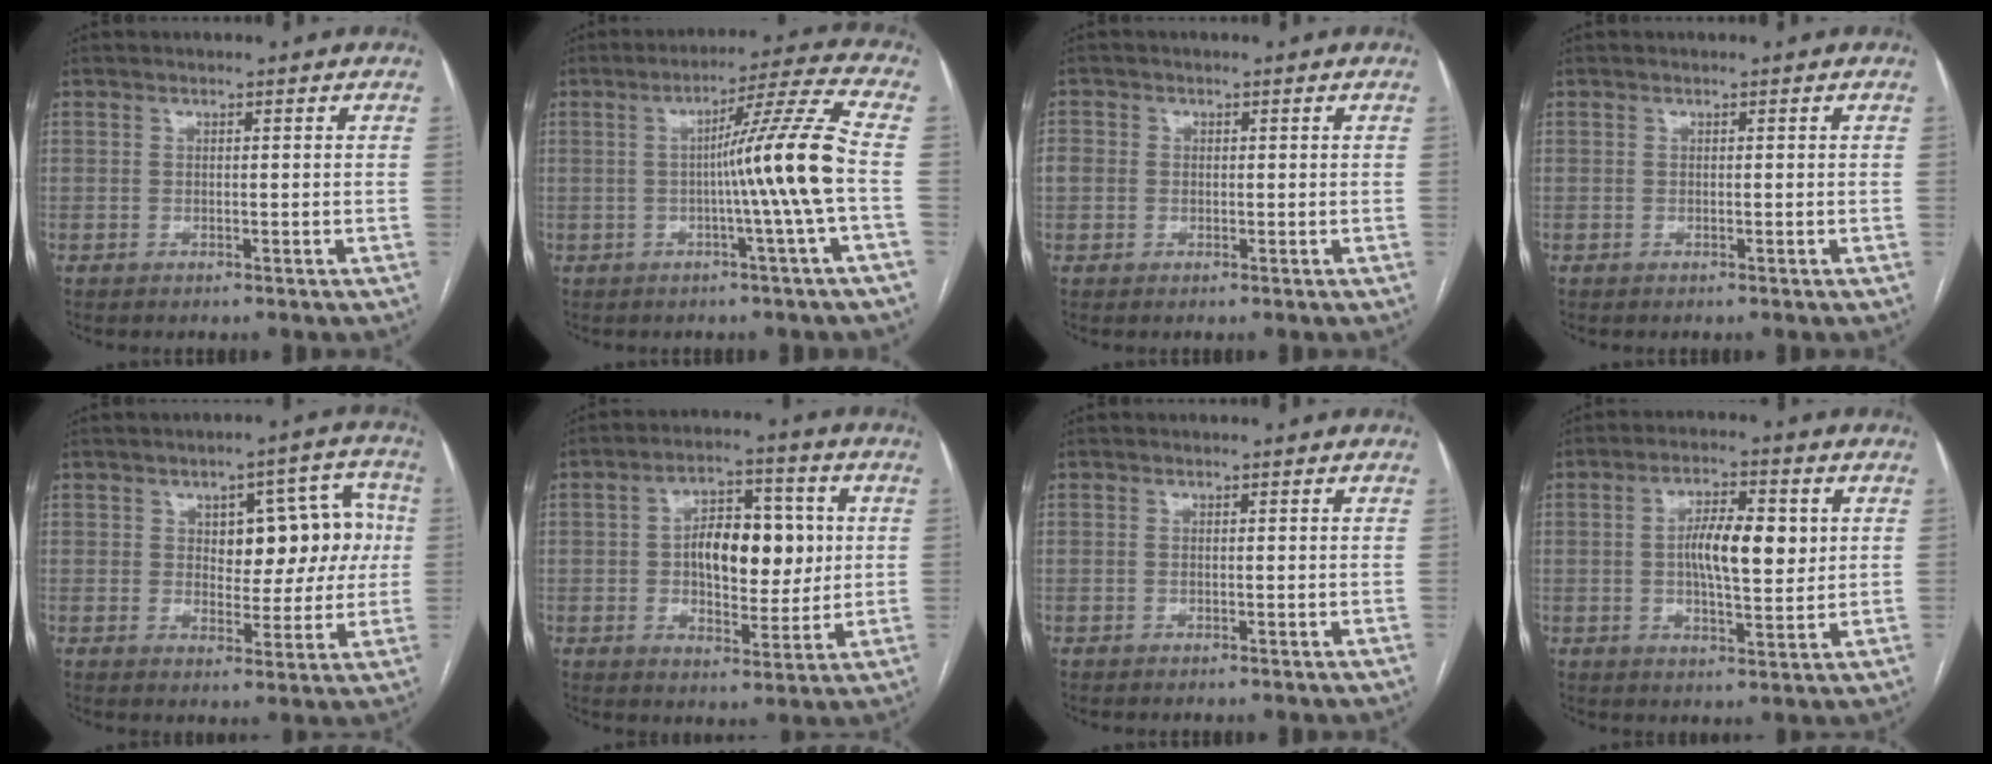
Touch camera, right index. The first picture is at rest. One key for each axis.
{"total": 10.9, "fx": -1.4, "fy": -2.9, "fz": 10.5, "tx": -0.161, "ty": 0.004, "tz": -0.021}
{"total": 3.0, "fx": 0.1, "fy": 2.8, "fz": 1.2, "tx": -0.028, "ty": 0.015, "tz": 0.006}
{"total": 0.0}
{"total": 10.1, "fx": 1.6, "fy": 5.0, "fz": 8.5, "tx": -0.094, "ty": 0.035, "tz": 0.029}
{"total": 11.5, "fx": 1.1, "fy": 5.7, "fz": 9.9, "tx": -0.154, "ty": 0.018, "tz": 0.023}
{"total": 0.0}
{"total": 8.8, "fx": 1.2, "fy": 2.7, "fz": 8.3, "tx": -0.148, "ty": 0.008, "tz": 0.018}